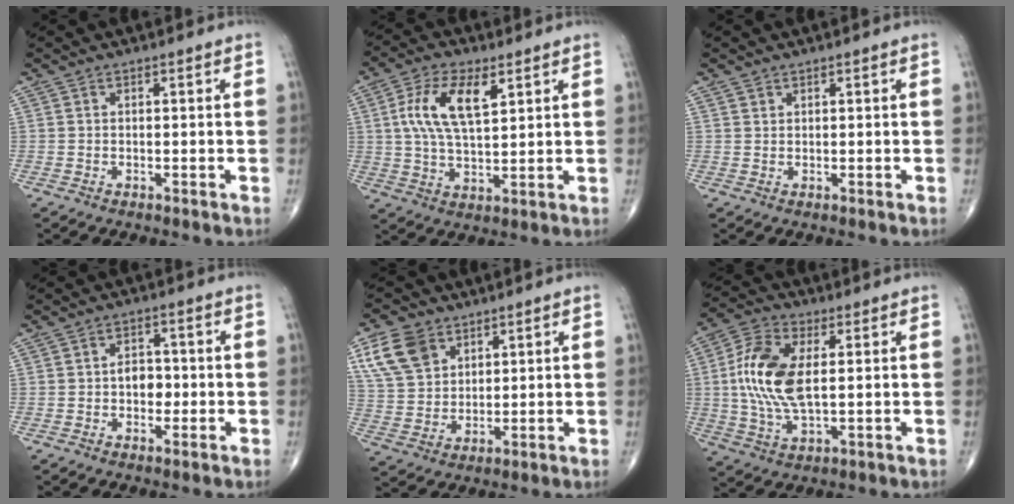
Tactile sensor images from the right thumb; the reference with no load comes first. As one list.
[{"total": 11.4, "force": [3.9, 5.2, 9.4], "torque": [-0.180, -0.006, 0.073]}, {"total": 0.8, "force": [0.6, 0.6, 0.1], "torque": [0.010, -0.003, 0.007]}, {"total": 4.5, "force": [-0.6, 3.1, 3.2], "torque": [-0.029, 0.012, -0.013]}, {"total": 10.7, "force": [5.4, 7.5, 5.3], "torque": [-0.089, -0.013, 0.113]}, {"total": 13.7, "force": [1.5, 6.9, 11.7], "torque": [-0.248, 0.003, 0.028]}]